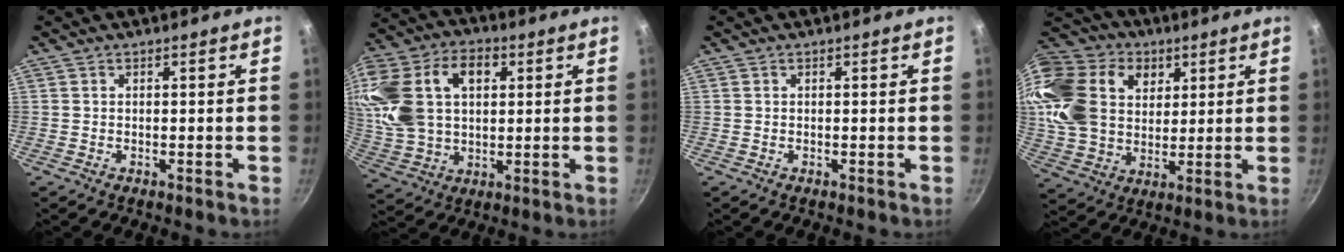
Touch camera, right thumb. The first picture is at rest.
{"total": 20.8, "force": [4.9, 14.1, 14.5], "torque": [-0.283, 0.019, 0.090]}
{"total": 0.0}
{"total": 24.2, "force": [8.3, 18.0, 13.8], "torque": [-0.272, 0.012, 0.154]}